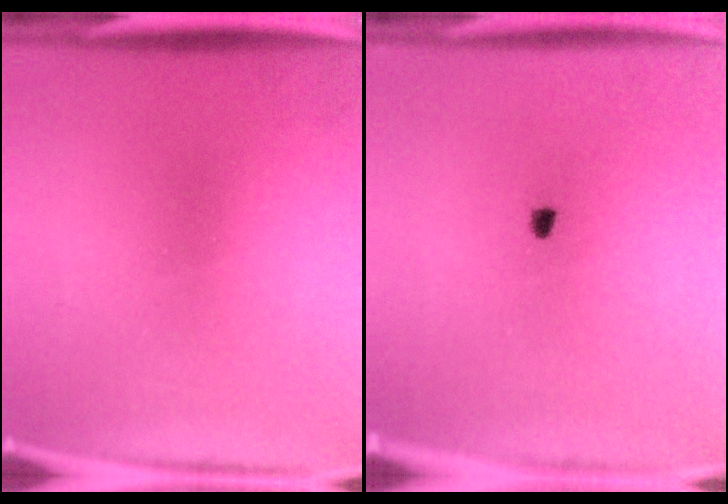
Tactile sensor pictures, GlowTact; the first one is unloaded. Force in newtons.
{"total": 1.0}